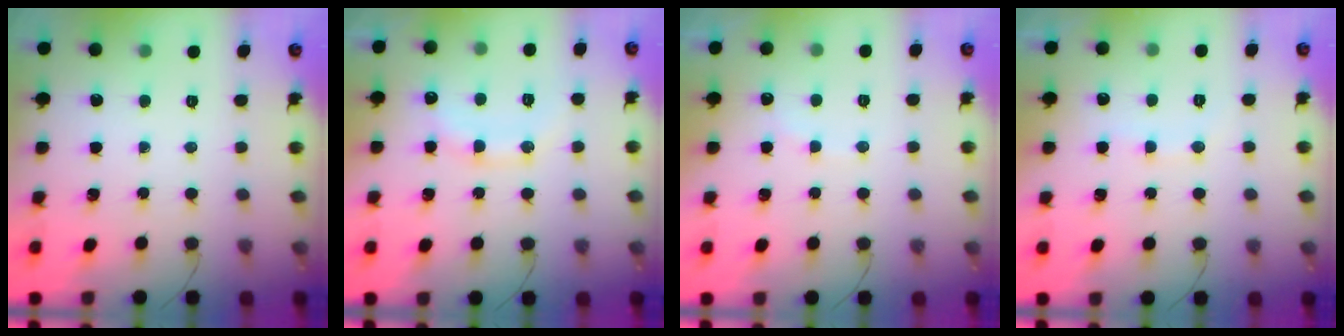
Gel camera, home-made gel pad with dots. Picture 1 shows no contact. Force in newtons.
{"total": 12.6, "press": 12.6, "slide": 1.0}
{"total": 6.0, "press": 5.9, "slide": 1.1}
{"total": 6.9, "press": 6.8, "slide": 1.3}